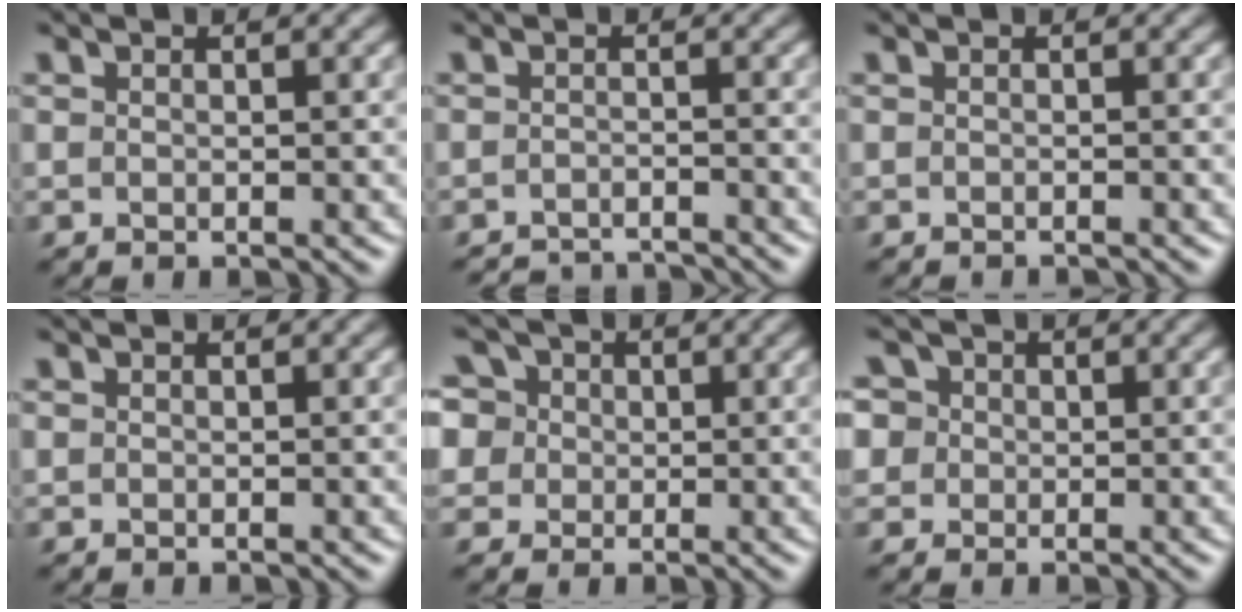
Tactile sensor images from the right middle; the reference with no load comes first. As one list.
[{"total": 4.5, "force": [-4.4, 0.5, 0.8], "torque": [-0.011, -0.002, -0.066]}, {"total": 1.2, "force": [-1.2, 0.1, 0.3], "torque": [0.005, -0.004, -0.019]}, {"total": 0.0}, {"total": 9.7, "force": [4.3, 7.3, 4.7], "torque": [-0.087, 0.040, 0.035]}, {"total": 6.0, "force": [2.5, 4.8, 2.5], "torque": [-0.052, 0.027, 0.014]}]